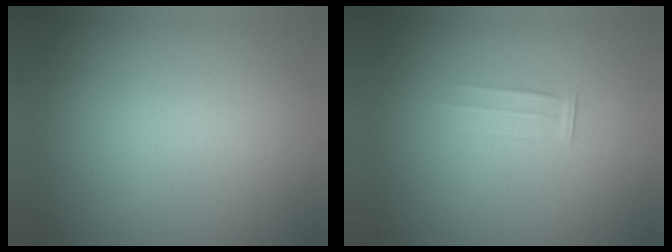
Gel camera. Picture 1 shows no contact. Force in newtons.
{"total": 1.6}